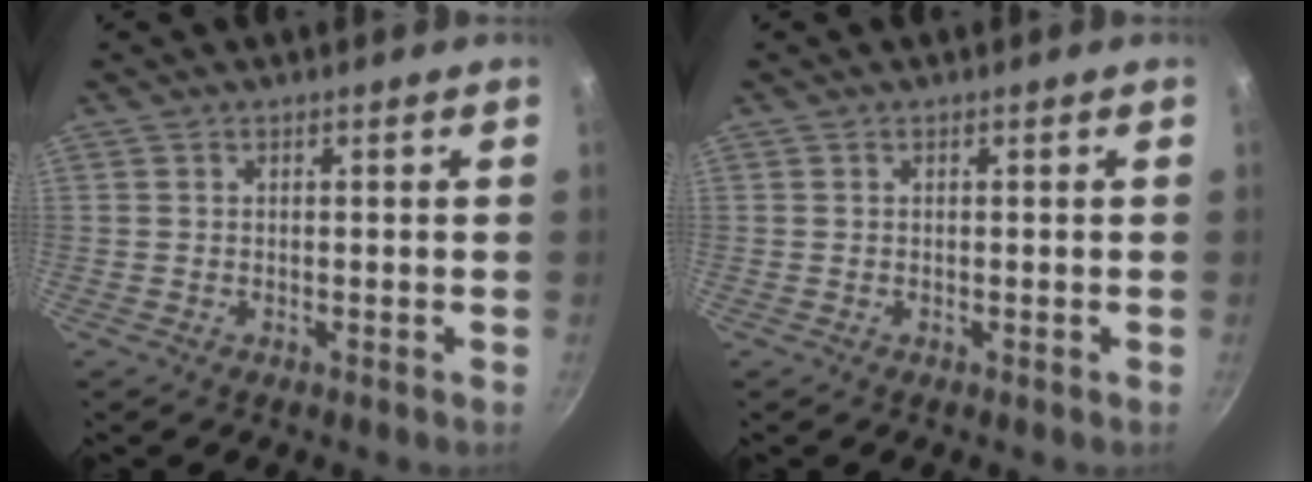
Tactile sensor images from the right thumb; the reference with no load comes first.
{"total": 0.0}